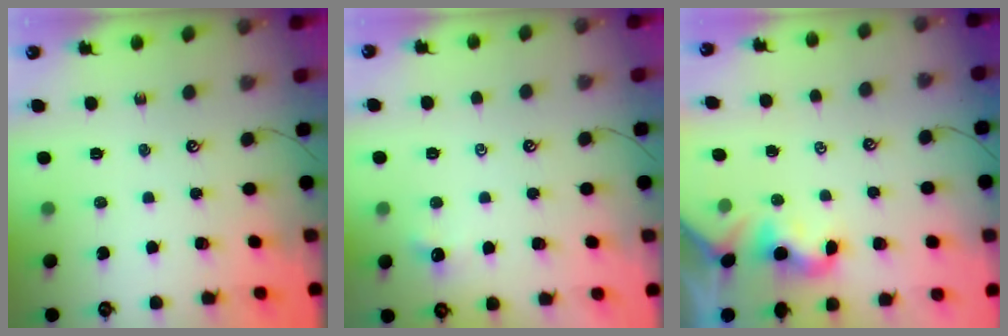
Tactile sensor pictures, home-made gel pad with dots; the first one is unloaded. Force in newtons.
{"total": 0.0}
{"total": 1.9, "press": 1.8, "slide": 0.5}